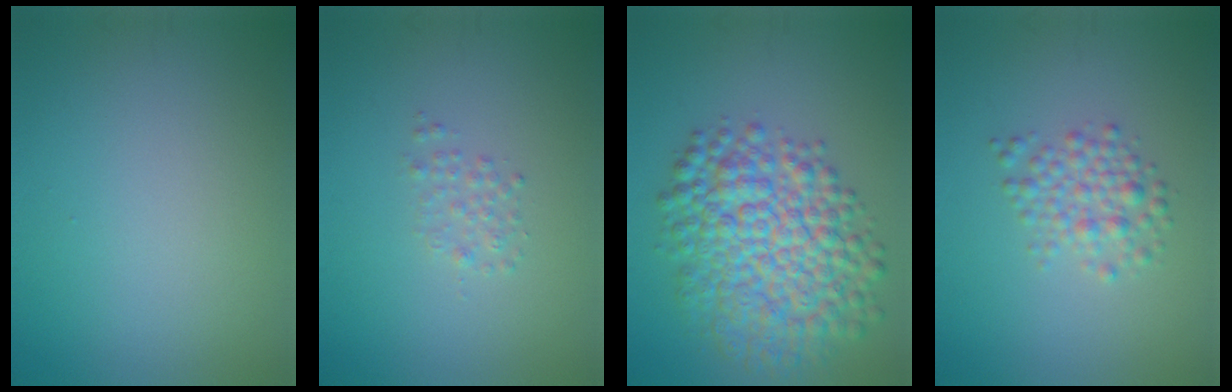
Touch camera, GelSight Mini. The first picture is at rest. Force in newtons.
{"total": 1.2, "press": 1.2, "slide": 0.0}
{"total": 9.5, "press": 9.5, "slide": 0.3}
{"total": 2.8, "press": 2.8, "slide": 0.1}